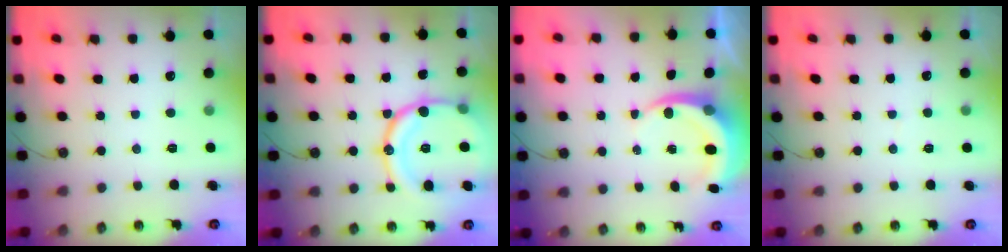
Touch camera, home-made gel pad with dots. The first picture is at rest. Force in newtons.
{"total": 18.3, "press": 18.3, "slide": 1.1}
{"total": 6.1, "press": 6.0, "slide": 0.8}
{"total": 2.0, "press": 2.0, "slide": 0.2}